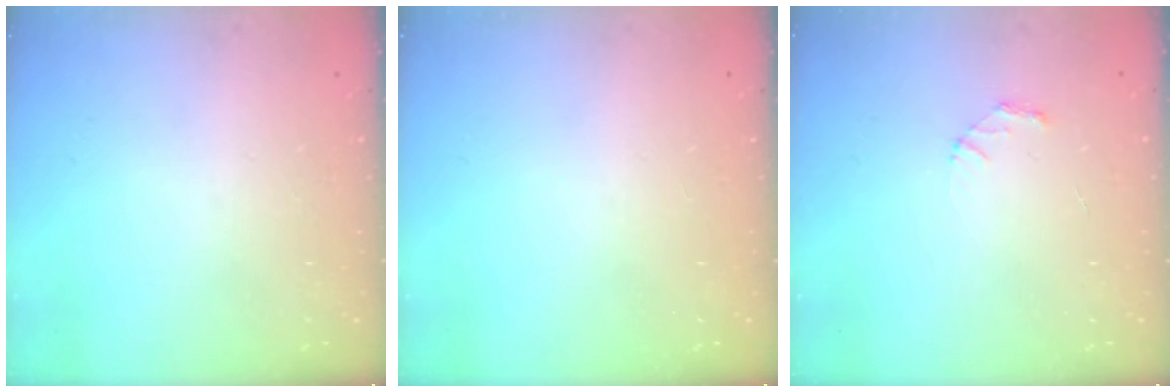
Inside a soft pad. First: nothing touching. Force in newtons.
{"total": 0.0}
{"total": 2.1, "press": 2.1, "slide": 0.2}